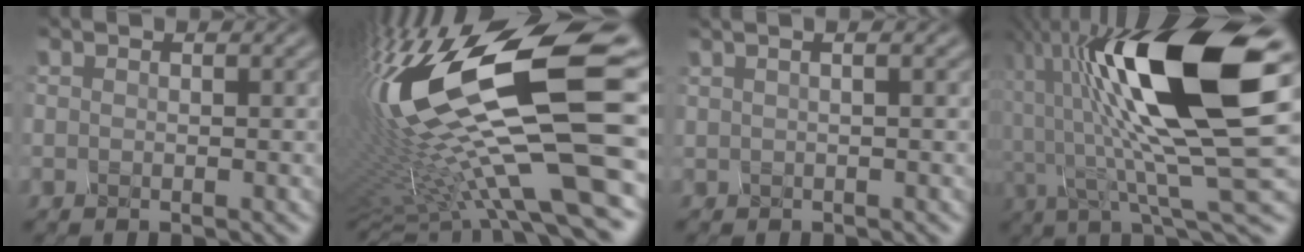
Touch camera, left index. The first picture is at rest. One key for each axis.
{"total": 17.1, "fx": 0.4, "fy": 3.5, "fz": 16.7, "tx": -0.330, "ty": -0.009, "tz": 0.033}
{"total": 1.8, "fx": 0.9, "fy": 0.6, "fz": 1.4, "tx": -0.002, "ty": 0.016, "tz": -0.006}
{"total": 13.4, "fx": 2.5, "fy": 3.1, "fz": 12.8, "tx": -0.242, "ty": -0.002, "tz": 0.057}